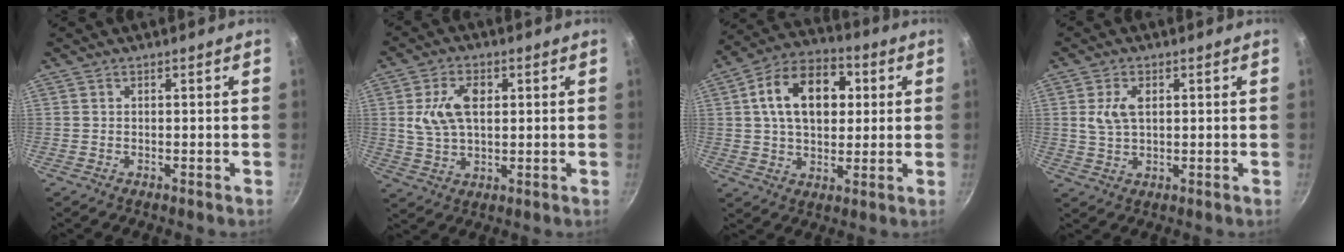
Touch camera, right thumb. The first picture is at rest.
{"total": 9.3, "force": [1.8, 5.8, 7.1], "torque": [-0.117, 0.002, 0.029]}
{"total": 16.0, "force": [3.4, 10.7, 11.4], "torque": [-0.154, 0.018, 0.041]}
{"total": 5.2, "force": [1.0, 3.2, 4.0], "torque": [-0.069, 0.001, 0.019]}